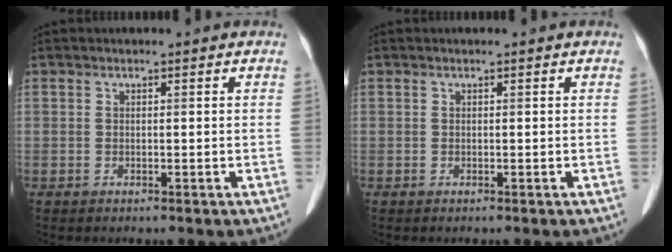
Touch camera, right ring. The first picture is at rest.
{"total": 0.0}